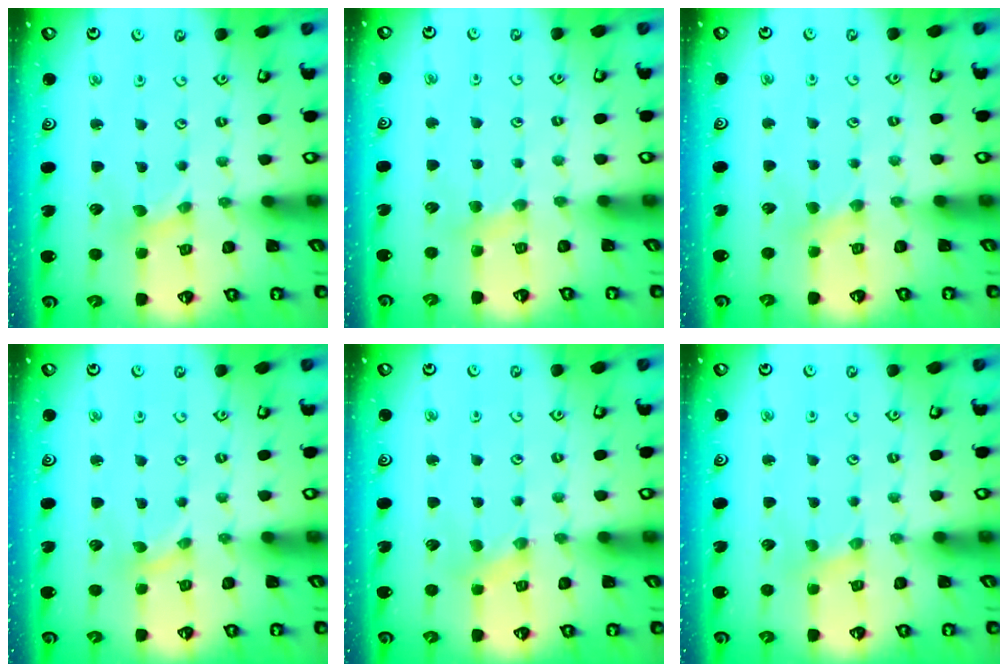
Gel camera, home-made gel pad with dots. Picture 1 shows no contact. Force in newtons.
{"total": 3.8, "press": 3.7, "slide": 0.6}
{"total": 2.1, "press": 2.1, "slide": 0.4}
{"total": 0.0}
{"total": 0.7, "press": 0.7, "slide": 0.2}
{"total": 0.0}